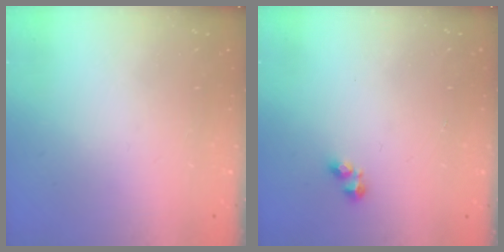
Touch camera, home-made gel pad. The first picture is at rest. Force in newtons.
{"total": 3.2, "press": 3.1, "slide": 0.4}